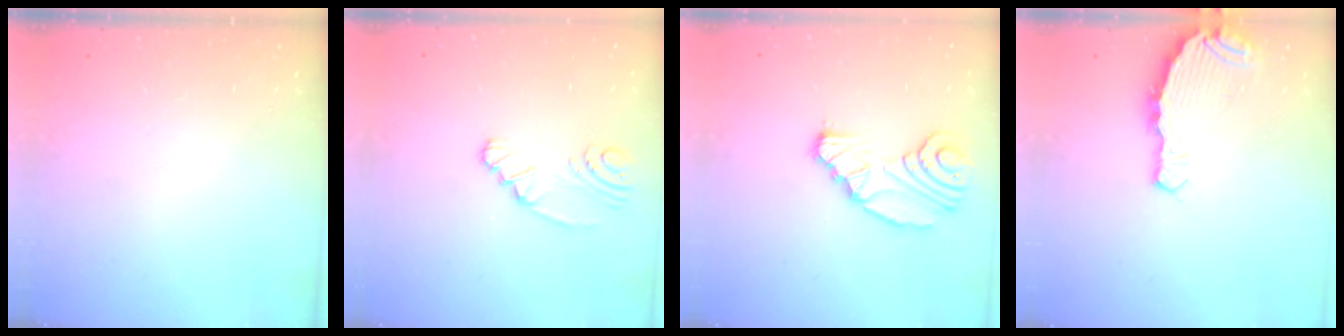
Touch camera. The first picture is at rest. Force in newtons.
{"total": 2.8, "press": 2.6, "slide": 1.2}
{"total": 12.1, "press": 11.3, "slide": 4.3}
{"total": 5.7, "press": 5.7, "slide": 0.3}